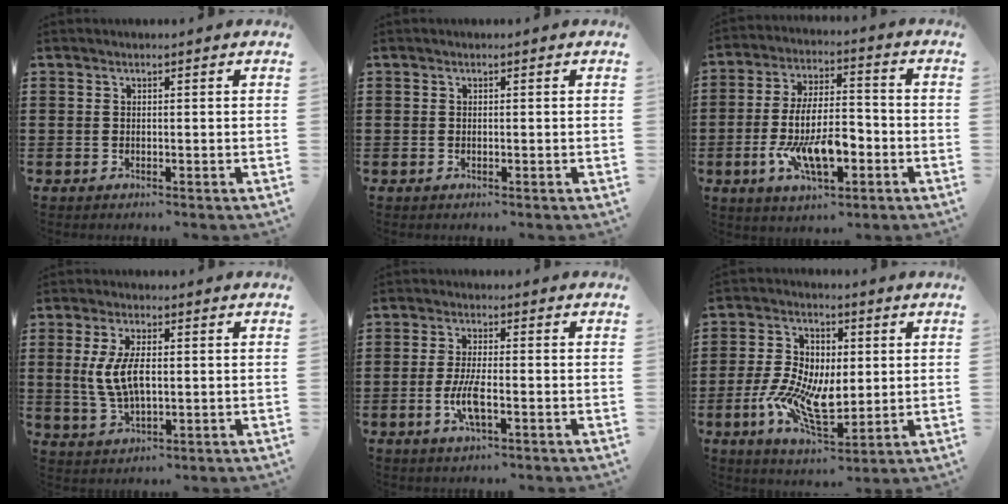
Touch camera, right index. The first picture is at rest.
{"total": 0.0}
{"total": 11.5, "force": [-4.2, 4.6, 9.7], "torque": [-0.200, 0.001, -0.075]}
{"total": 6.7, "force": [0.4, 3.0, 6.0], "torque": [-0.138, 0.002, 0.000]}
{"total": 5.0, "force": [-1.7, 1.2, 4.6], "torque": [-0.104, -0.008, -0.037]}
{"total": 10.4, "force": [-1.9, 5.8, 8.4], "torque": [-0.190, 0.003, -0.036]}